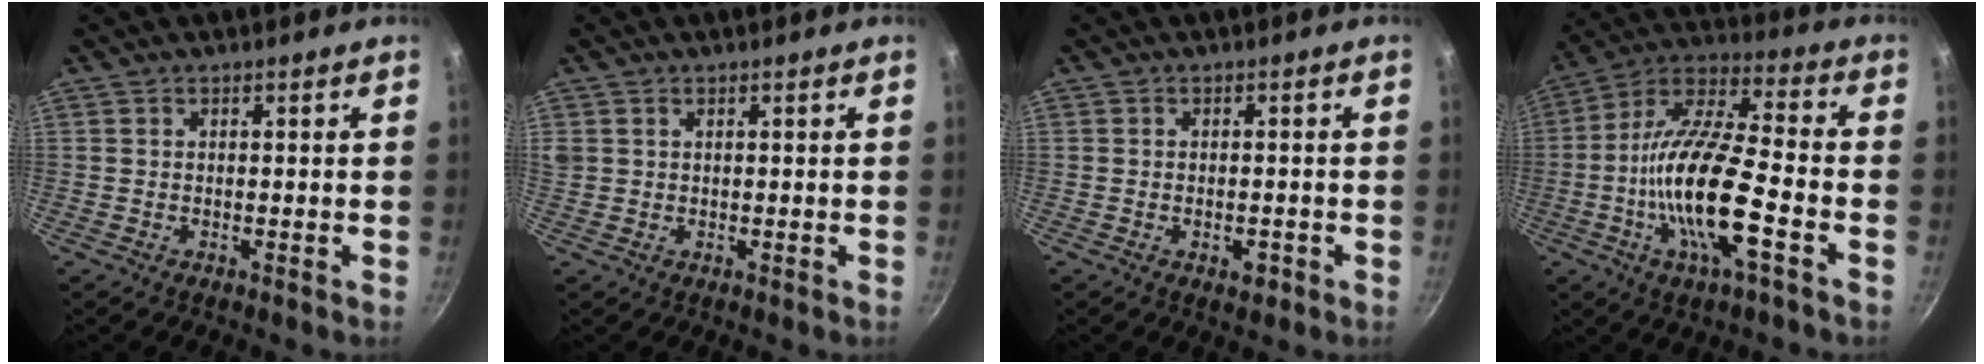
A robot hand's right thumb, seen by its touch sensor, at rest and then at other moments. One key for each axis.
{"total": 2.0, "fx": 0.8, "fy": 1.6, "fz": 0.8, "tx": -0.013, "ty": 0.005, "tz": 0.018}
{"total": 2.6, "fx": -1.1, "fy": 1.4, "fz": 1.8, "tx": -0.020, "ty": 0.006, "tz": -0.015}
{"total": 18.6, "fx": -5.3, "fy": 5.3, "fz": 17.0, "tx": -0.322, "ty": 0.031, "tz": -0.116}